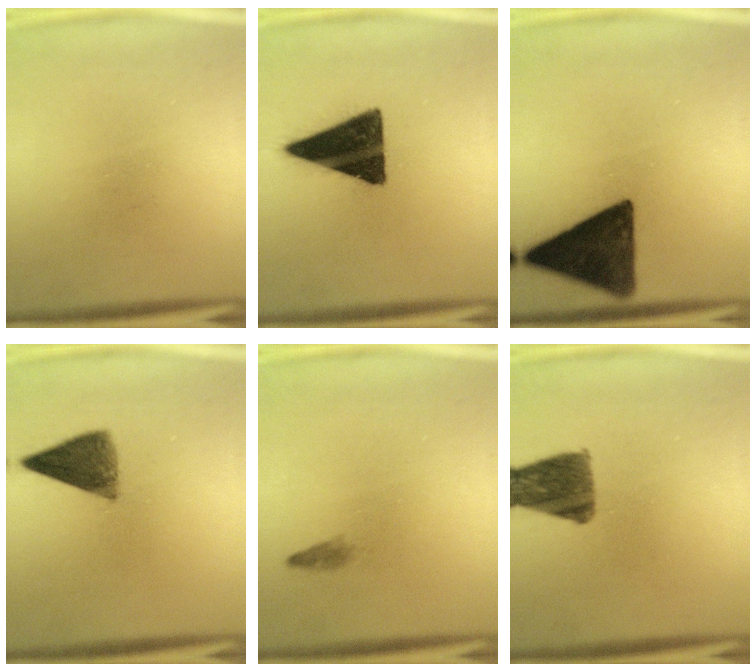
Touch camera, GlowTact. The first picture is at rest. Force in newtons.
{"total": 16.1}
{"total": 14.2}
{"total": 6.8}
{"total": 0.8}
{"total": 10.1}